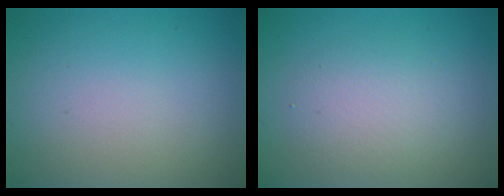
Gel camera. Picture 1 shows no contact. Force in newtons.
{"total": 2.9, "press": 2.9, "slide": 0.4}